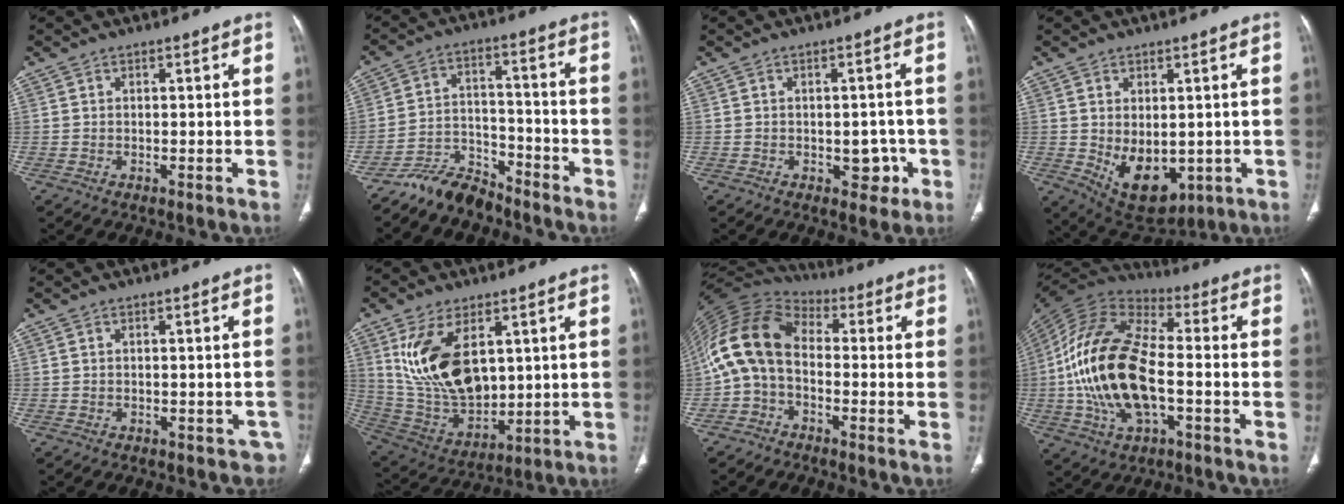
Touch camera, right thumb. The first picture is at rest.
{"total": 8.1, "force": [-7.4, 3.0, 1.3], "torque": [-0.007, 0.062, -0.141]}
{"total": 4.4, "force": [-1.5, 3.1, 2.8], "torque": [-0.007, 0.012, -0.016]}
{"total": 11.0, "force": [-1.5, 6.9, 8.5], "torque": [-0.112, -0.011, 0.007]}
{"total": 3.6, "force": [-2.5, 2.4, 1.1], "torque": [0.008, 0.012, -0.030]}
{"total": 17.2, "force": [5.3, 9.8, 13.1], "torque": [-0.230, -0.024, 0.125]}
{"total": 13.8, "force": [-1.6, 9.0, 10.3], "torque": [-0.205, 0.053, -0.046]}
{"total": 21.9, "force": [-3.0, 10.9, 18.8], "torque": [-0.378, 0.024, -0.057]}